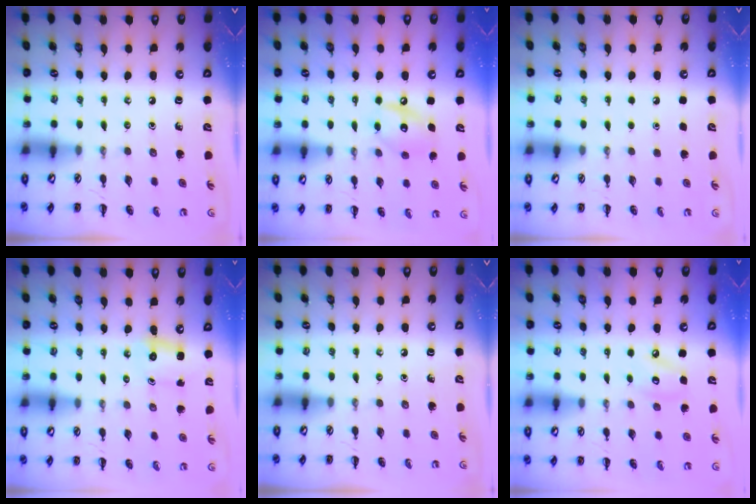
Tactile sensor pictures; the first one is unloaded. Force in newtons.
{"total": 9.7, "press": 9.7, "slide": 1.2}
{"total": 1.7, "press": 1.7, "slide": 0.1}
{"total": 2.4, "press": 2.4, "slide": 0.6}
{"total": 0.0}
{"total": 4.7, "press": 4.7, "slide": 0.7}